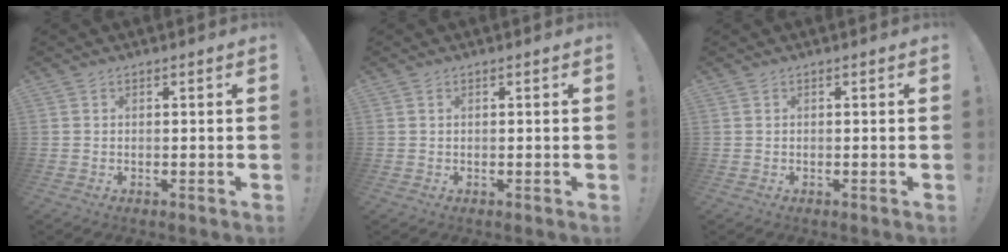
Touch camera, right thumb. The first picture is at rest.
{"total": 0.0}
{"total": 0.0}